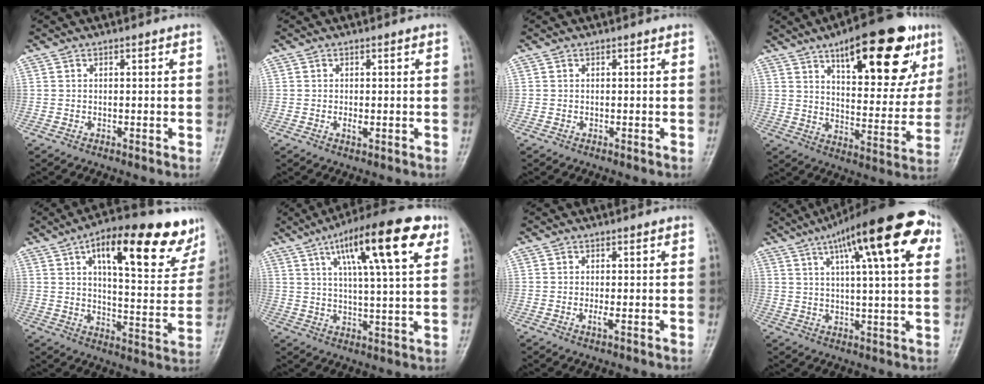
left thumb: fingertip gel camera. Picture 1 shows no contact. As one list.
[{"total": 1.6, "force": [-0.1, 0.7, 1.5], "torque": [-0.025, -0.004, -0.001]}, {"total": 0.0}, {"total": 24.1, "force": [12.4, 9.3, 18.4], "torque": [-0.220, -0.031, 0.181]}, {"total": 23.0, "force": [12.2, 8.5, 17.5], "torque": [-0.205, -0.024, 0.175]}, {"total": 18.3, "force": [8.4, 4.5, 15.6], "torque": [-0.225, -0.008, 0.127]}, {"total": 1.6, "force": [-0.1, 0.2, 1.6], "torque": [-0.025, -0.002, -0.001]}, {"total": 21.7, "force": [9.7, 5.5, 18.6], "torque": [-0.262, 0.012, 0.136]}]